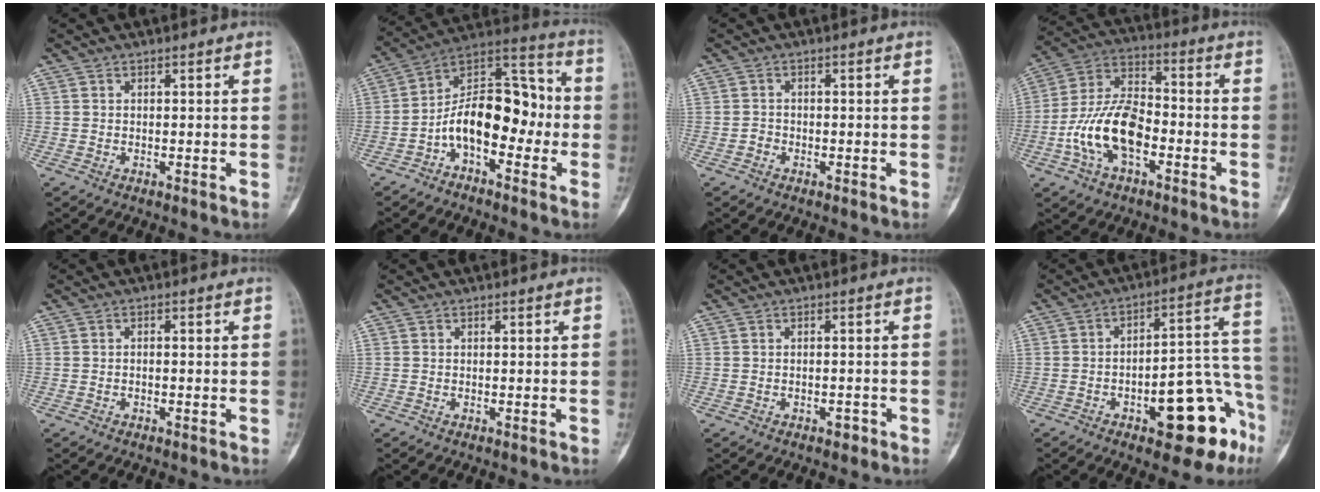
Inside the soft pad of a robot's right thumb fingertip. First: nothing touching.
{"total": 15.3, "force": [-3.6, 8.5, 12.2], "torque": [-0.175, 0.076, -0.070]}
{"total": 1.2, "force": [-0.7, 0.9, 0.2], "torque": [0.003, 0.006, -0.018]}
{"total": 14.2, "force": [-4.3, 7.7, 11.1], "torque": [-0.209, 0.043, -0.083]}
{"total": 0.6, "force": [-0.3, 0.3, 0.4], "torque": [-0.004, 0.008, -0.008]}
{"total": 0.0}
{"total": 1.4, "force": [-0.9, 0.8, 0.7], "torque": [-0.008, 0.008, -0.013]}
{"total": 18.6, "force": [-8.7, 7.1, 14.8], "torque": [-0.124, 0.081, -0.106]}